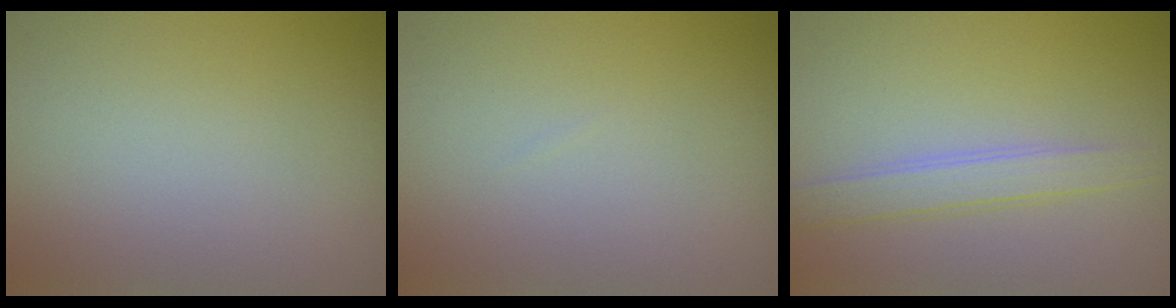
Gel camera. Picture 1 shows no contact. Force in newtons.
{"total": 0.0}
{"total": 2.4, "press": 2.4, "slide": 0.1}